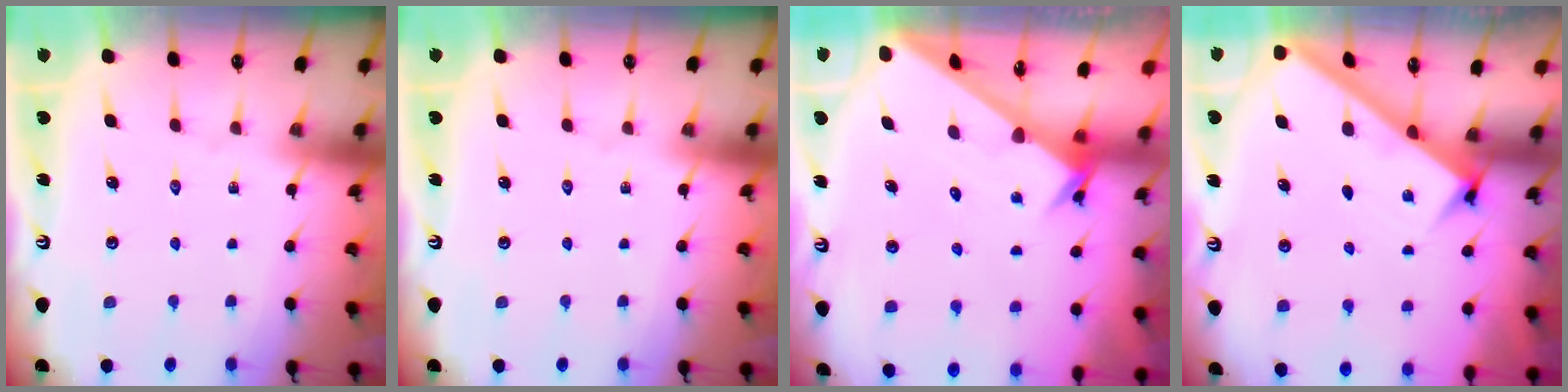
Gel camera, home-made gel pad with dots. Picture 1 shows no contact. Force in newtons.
{"total": 0.0}
{"total": 2.4, "press": 2.4, "slide": 0.2}
{"total": 2.9, "press": 2.9, "slide": 0.1}